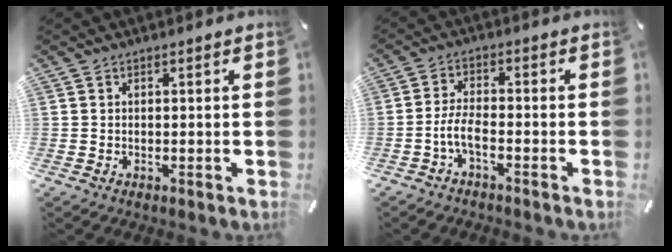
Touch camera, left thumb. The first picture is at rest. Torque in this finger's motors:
{"motor_torque": [0.42, 0.49, 0.55, 0.45, 0.05]}